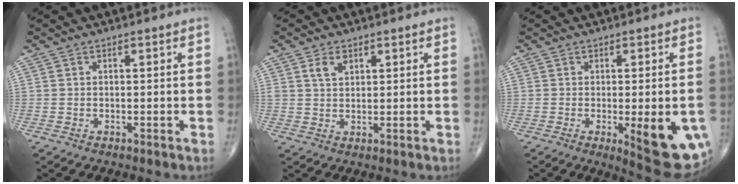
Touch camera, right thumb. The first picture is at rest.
{"total": 3.2, "force": [1.6, 2.0, 1.9], "torque": [-0.027, -0.007, 0.034]}
{"total": 13.3, "force": [-3.5, 4.0, 12.2], "torque": [-0.132, -0.014, -0.030]}